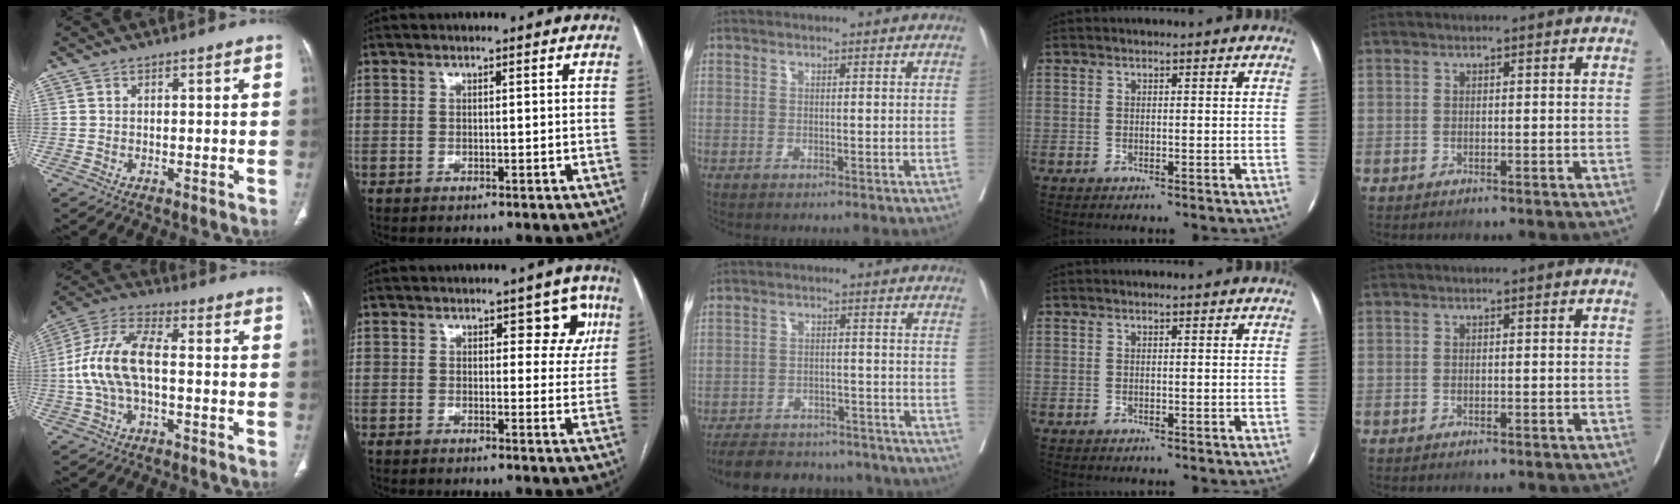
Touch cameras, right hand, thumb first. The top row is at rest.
{"thumb": {"total": 11.9, "force": [-1.0, 5.6, 10.4], "torque": [-0.229, 0.038, -0.021]}, "index": {"total": 5.1, "force": [2.2, 2.9, 3.5], "torque": [-0.018, 0.010, 0.020]}, "middle": {"total": 17.5, "force": [-15.7, 5.6, 5.2], "torque": [-0.109, 0.006, -0.208]}}